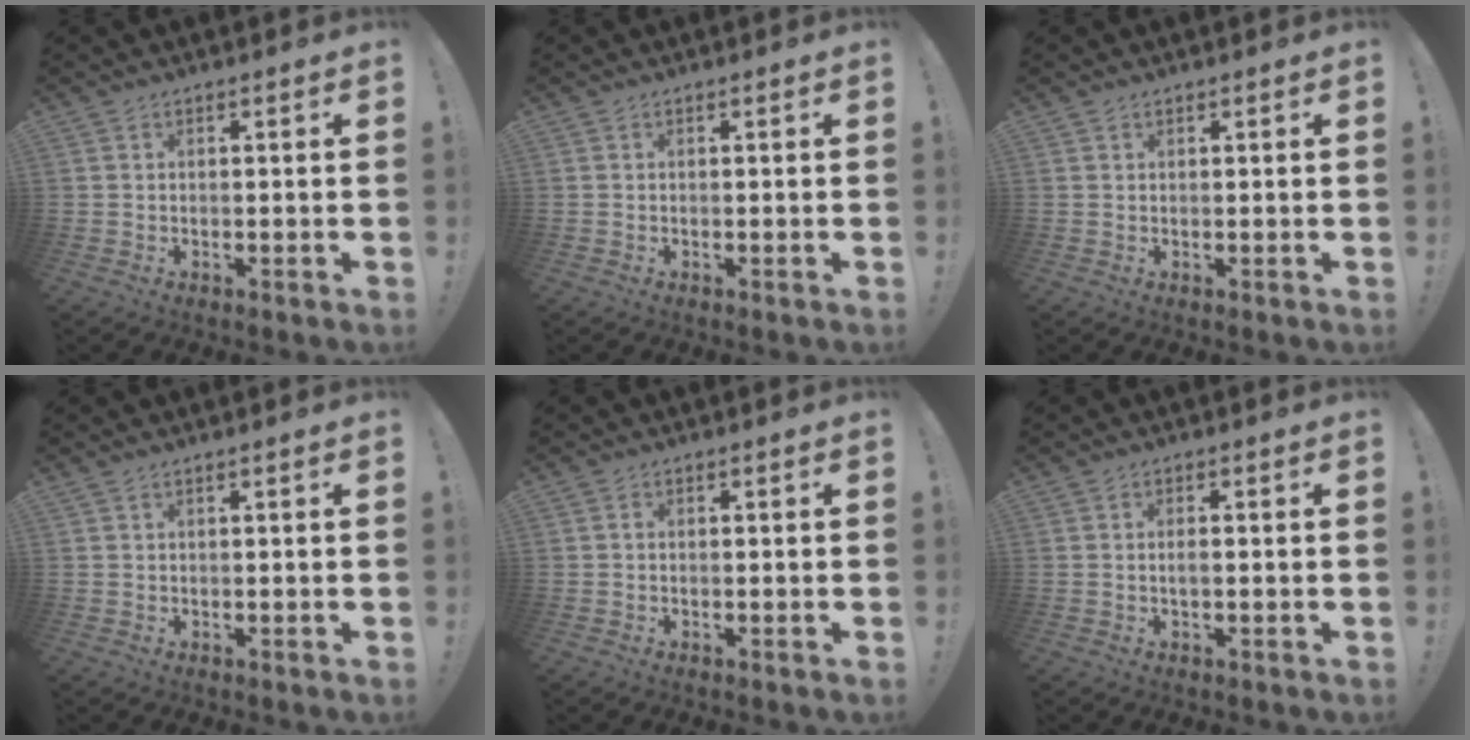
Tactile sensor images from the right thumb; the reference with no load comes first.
{"total": 0.0}
{"total": 0.6, "force": [0.5, 0.3, 0.1], "torque": [-0.002, -0.001, 0.009]}
{"total": 0.6, "force": [0.5, 0.0, 0.3], "torque": [-0.006, 0.001, 0.010]}
{"total": 0.5, "force": [-0.5, 0.2, 0.1], "torque": [-0.006, 0.004, -0.008]}
{"total": 1.5, "force": [-0.4, 0.2, 1.5], "torque": [-0.031, 0.004, -0.008]}